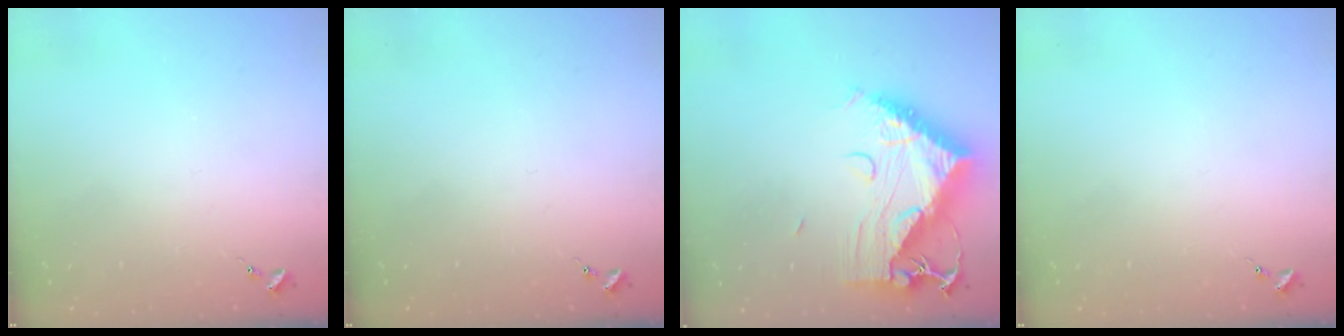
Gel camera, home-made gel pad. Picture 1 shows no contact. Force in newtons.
{"total": 0.0}
{"total": 15.7, "press": 15.6, "slide": 1.5}
{"total": 0.0}